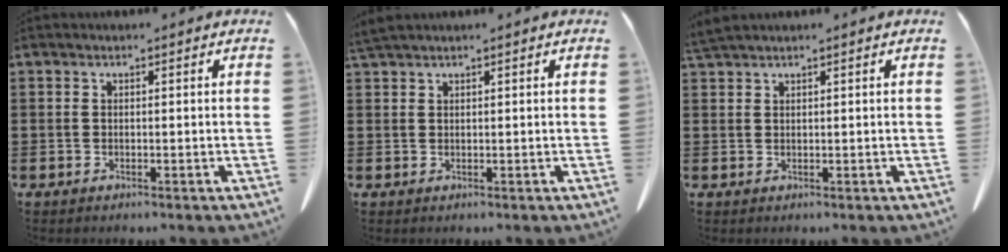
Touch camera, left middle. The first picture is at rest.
{"total": 1.5, "force": [1.4, -0.1, 0.6], "torque": [-0.017, -0.002, 0.028]}
{"total": 1.8, "force": [1.7, -0.1, 0.7], "torque": [-0.018, -0.001, 0.034]}